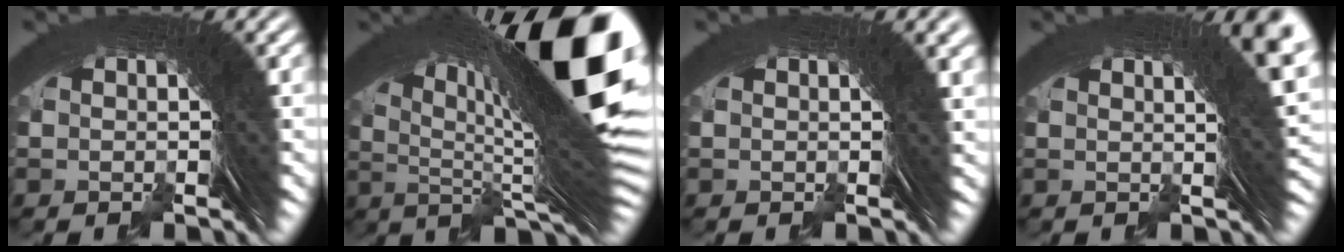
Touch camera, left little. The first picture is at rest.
{"total": 23.7, "force": [4.4, 9.2, 21.4], "torque": [-0.278, 0.019, 0.061]}
{"total": 2.1, "force": [0.8, 0.2, 2.0], "torque": [-0.013, 0.008, 0.008]}
{"total": 7.3, "force": [2.5, 1.6, 6.7], "torque": [-0.054, 0.014, 0.028]}